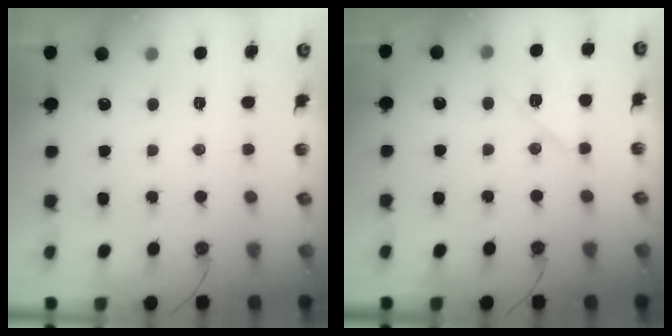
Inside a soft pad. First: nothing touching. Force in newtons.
{"total": 9.5, "press": 9.3, "slide": 1.9}